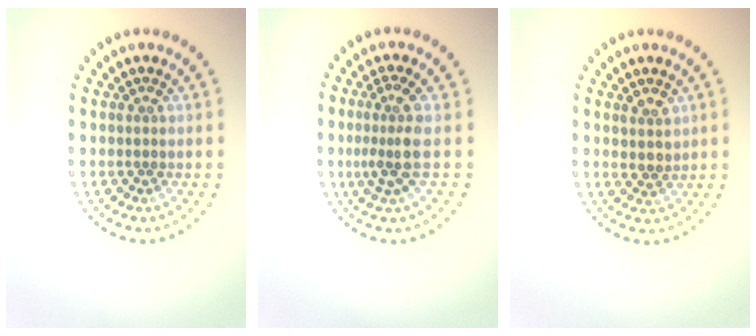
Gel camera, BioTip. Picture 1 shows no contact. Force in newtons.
{"total": 2.7, "press": 1.9, "slide": 1.9}
{"total": 1.8, "press": 1.5, "slide": 1.0}